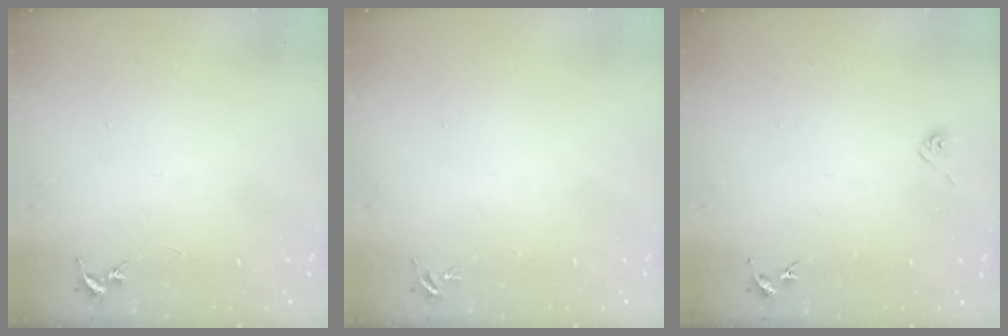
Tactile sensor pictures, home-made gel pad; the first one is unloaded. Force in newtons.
{"total": 4.4, "press": 4.4, "slide": 0.6}
{"total": 2.9, "press": 2.8, "slide": 0.8}